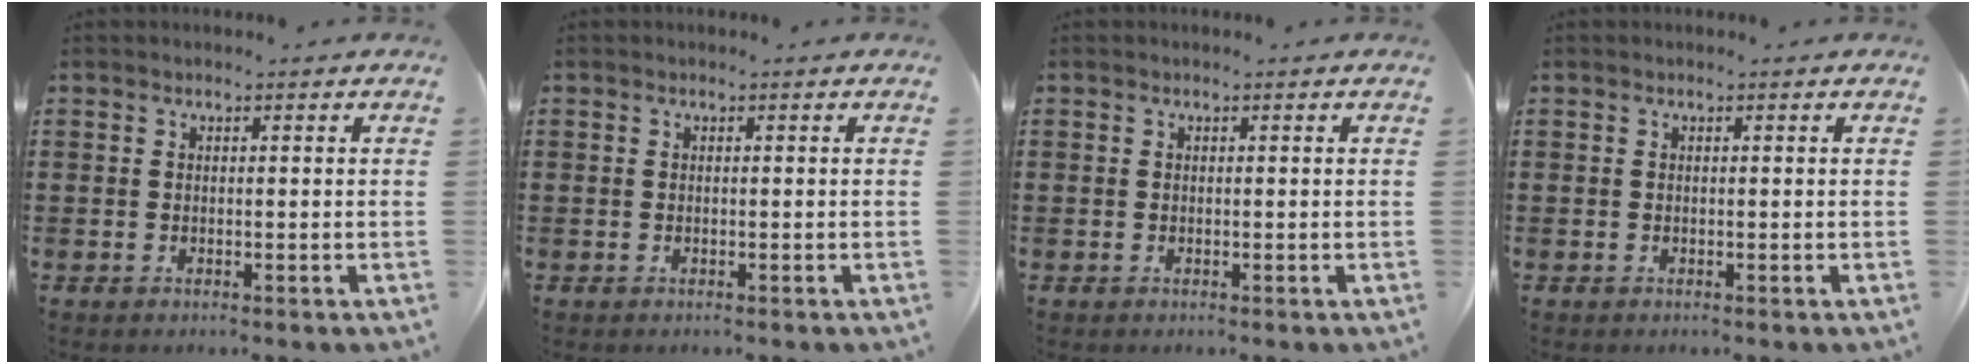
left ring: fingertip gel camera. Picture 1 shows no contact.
{"total": 0.0}
{"total": 0.0}
{"total": 0.0}